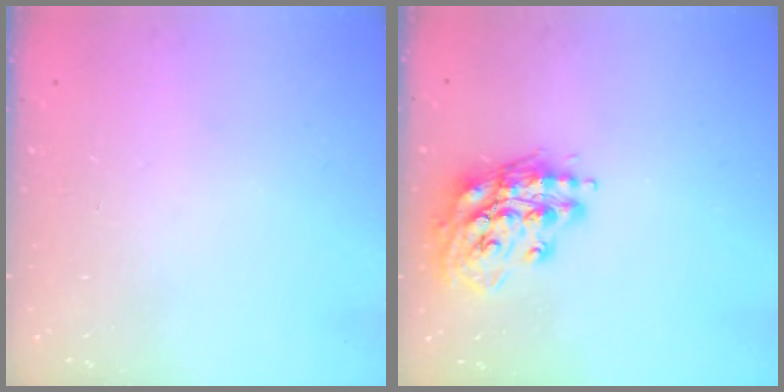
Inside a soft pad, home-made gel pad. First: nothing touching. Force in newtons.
{"total": 14.9, "press": 14.9, "slide": 1.6}